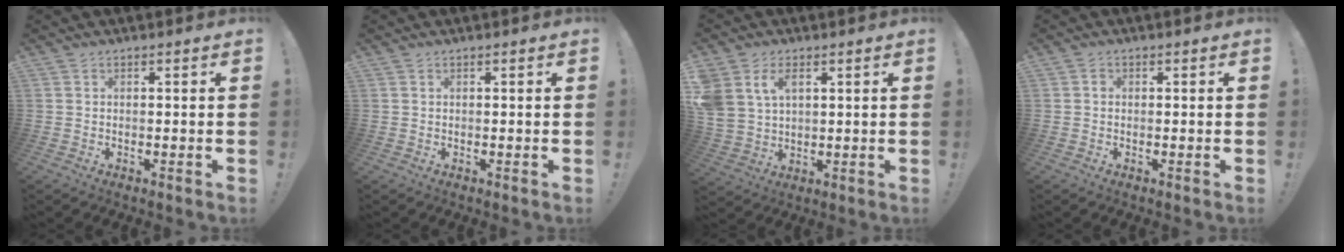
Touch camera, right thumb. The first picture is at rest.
{"total": 0.0}
{"total": 8.2, "force": [3.7, 5.8, 4.5], "torque": [-0.098, -0.007, 0.072]}
{"total": 0.9, "force": [-0.4, 0.8, 0.3], "torque": [-0.006, 0.004, -0.006]}